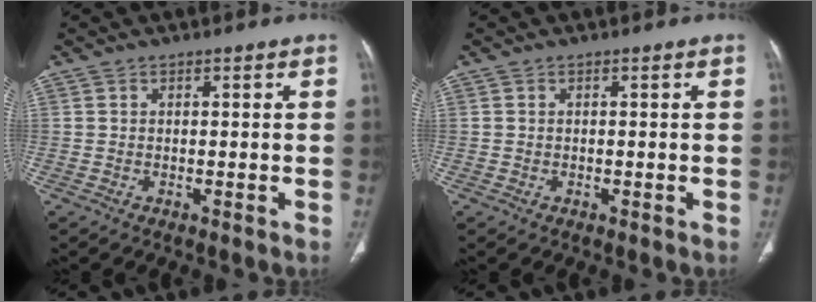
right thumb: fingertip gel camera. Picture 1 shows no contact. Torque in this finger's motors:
{"motor_torque": [-0.31, 0.10, -0.50, 0.09, 0.04]}